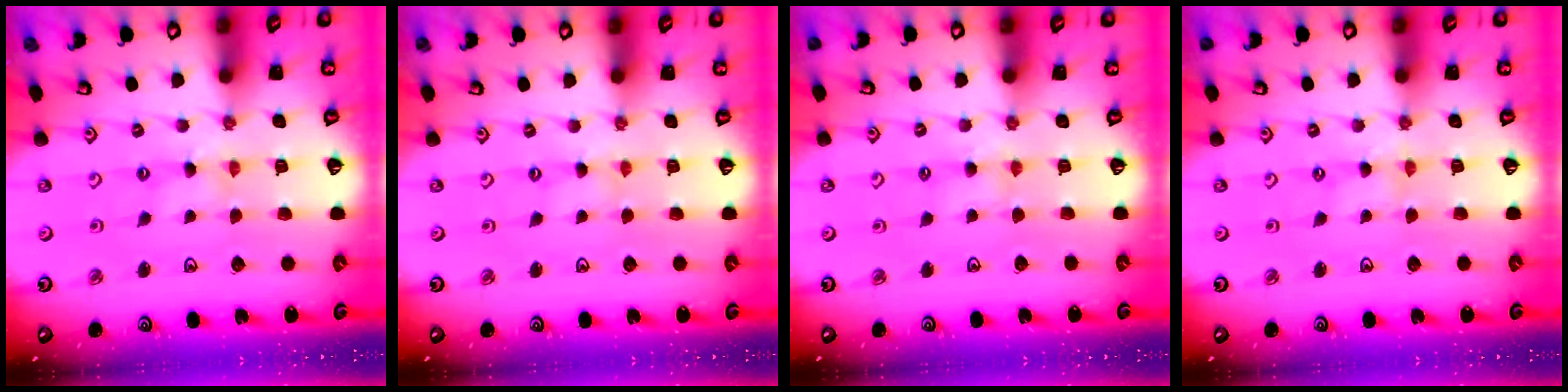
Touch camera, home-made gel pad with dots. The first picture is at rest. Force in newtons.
{"total": 0.0}
{"total": 3.0, "press": 2.9, "slide": 0.5}
{"total": 0.0}